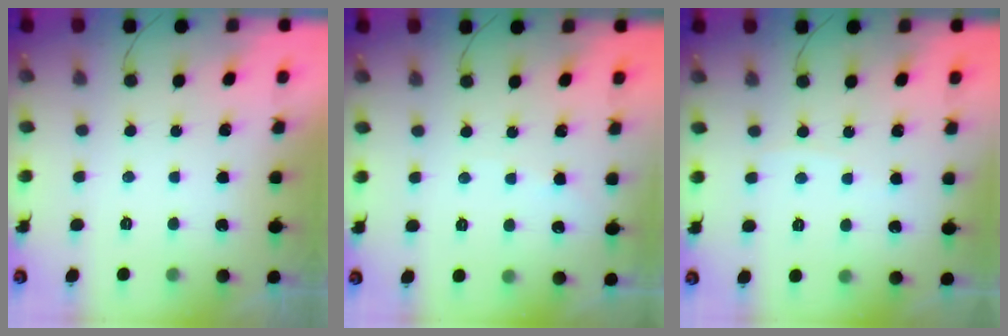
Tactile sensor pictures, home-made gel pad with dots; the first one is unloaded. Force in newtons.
{"total": 2.5, "press": 2.5, "slide": 0.4}
{"total": 3.1, "press": 3.0, "slide": 0.4}